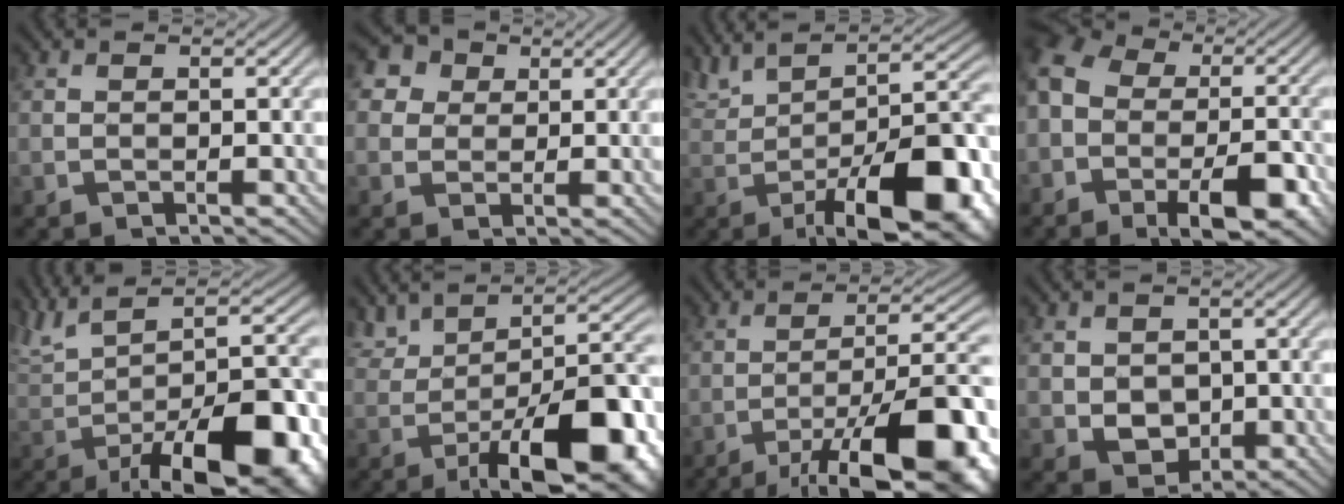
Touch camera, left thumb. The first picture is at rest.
{"total": 4.8, "force": [2.0, 4.0, 1.7], "torque": [-0.061, 0.004, 0.035]}
{"total": 16.2, "force": [-2.6, 6.2, 14.7], "torque": [-0.210, -0.001, -0.025]}
{"total": 14.4, "force": [-5.5, 9.2, 9.6], "torque": [-0.178, -0.023, -0.084]}
{"total": 17.8, "force": [-1.2, 7.5, 16.0], "torque": [-0.241, 0.001, 0.002]}
{"total": 15.3, "force": [-4.0, 6.3, 13.3], "torque": [-0.191, -0.001, -0.059]}
{"total": 16.8, "force": [-9.0, 5.1, 13.3], "torque": [-0.181, 0.010, -0.137]}
{"total": 4.2, "force": [-0.4, 3.5, 2.4], "torque": [-0.056, -0.012, -0.004]}